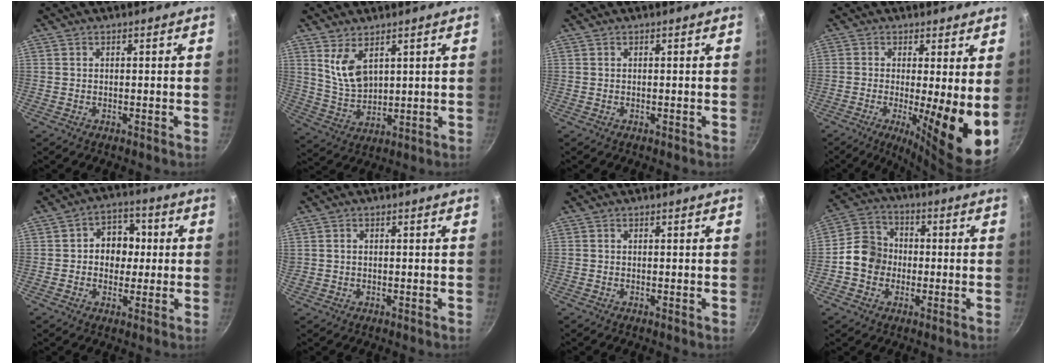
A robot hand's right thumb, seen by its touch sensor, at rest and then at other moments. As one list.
[{"total": 7.5, "force": [3.7, 3.9, 5.1], "torque": [-0.088, -0.036, 0.085]}, {"total": 0.0}, {"total": 12.9, "force": [-1.1, 2.8, 12.6], "torque": [-0.173, -0.029, -0.014]}, {"total": 8.4, "force": [0.5, 6.8, 4.8], "torque": [-0.019, 0.012, -0.002]}, {"total": 0.9, "force": [0.2, 0.8, 0.4], "torque": [-0.007, 0.005, 0.004]}, {"total": 0.0}, {"total": 9.2, "force": [-1.4, 8.0, 4.3], "torque": [-0.048, 0.024, -0.044]}]